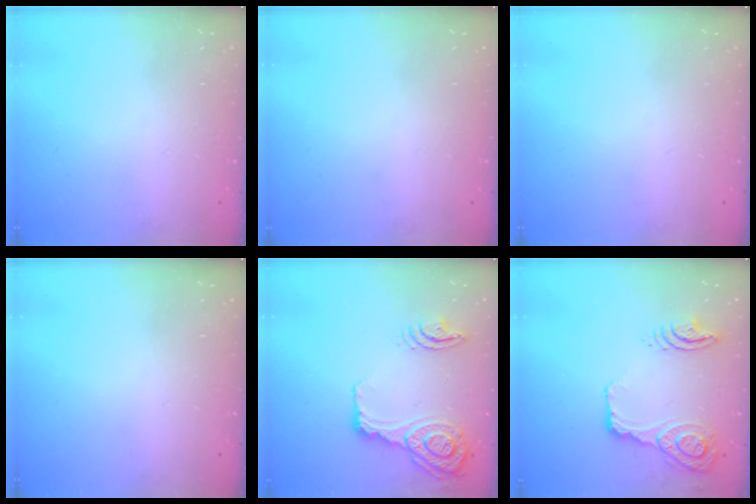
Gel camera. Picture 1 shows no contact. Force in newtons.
{"total": 0.0}
{"total": 0.0}
{"total": 0.0}
{"total": 17.9, "press": 17.6, "slide": 3.7}
{"total": 30.8, "press": 21.2, "slide": 22.4}